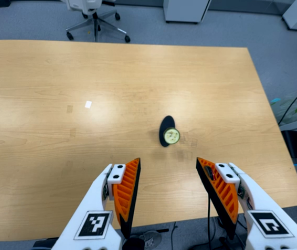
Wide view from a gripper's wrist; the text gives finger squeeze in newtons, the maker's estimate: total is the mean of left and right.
{"total": 0.0}